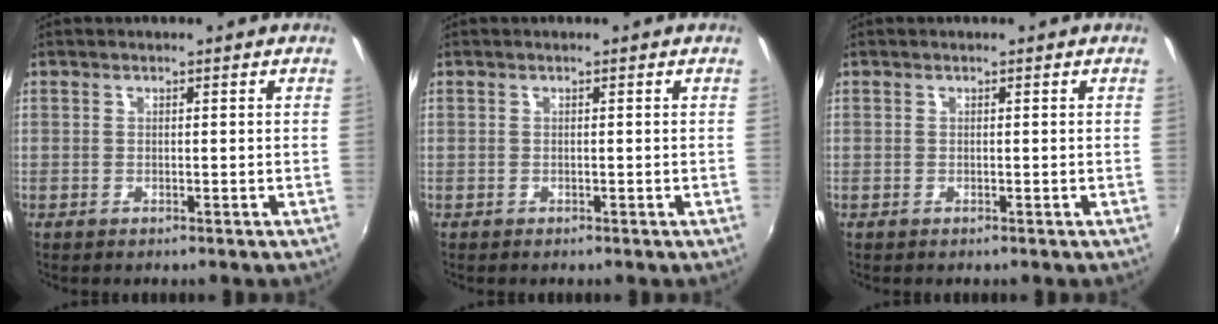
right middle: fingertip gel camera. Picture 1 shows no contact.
{"total": 0.0}
{"total": 0.0}